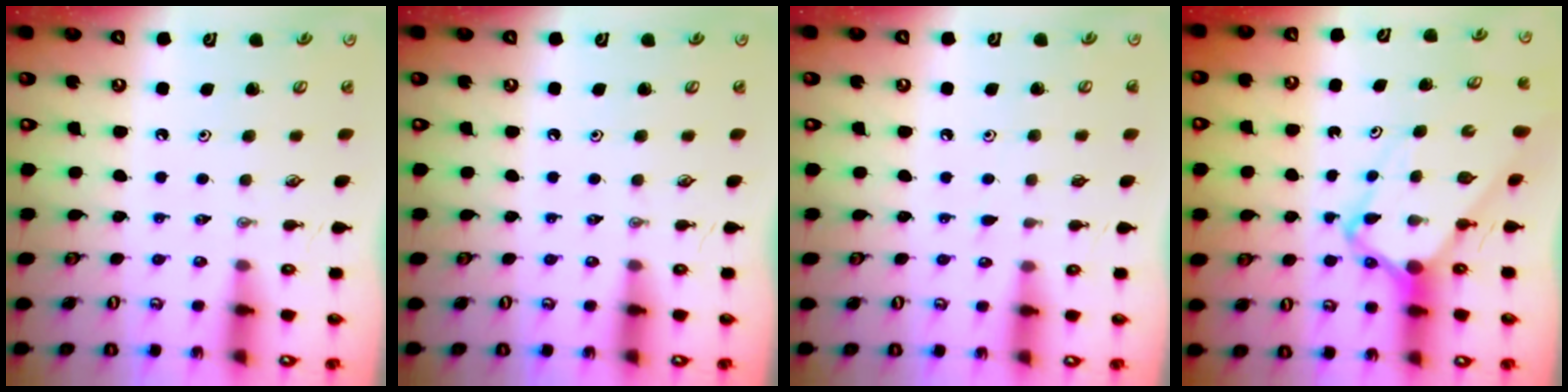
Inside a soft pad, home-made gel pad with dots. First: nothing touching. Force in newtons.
{"total": 0.0}
{"total": 3.4, "press": 3.4, "slide": 0.3}
{"total": 6.3, "press": 6.3, "slide": 0.5}